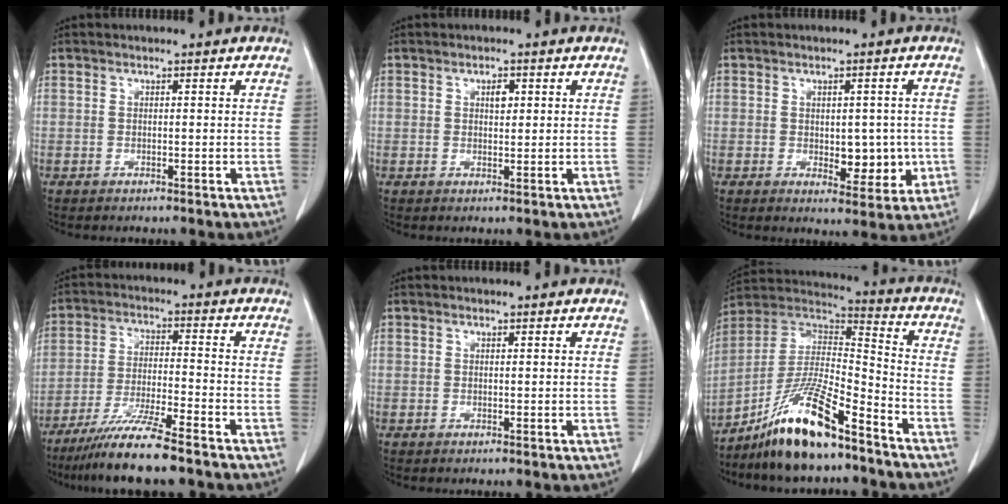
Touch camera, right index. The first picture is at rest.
{"total": 1.7, "force": [0.6, 0.8, 1.3], "torque": [-0.022, -0.001, 0.012]}
{"total": 5.7, "force": [-0.4, 3.2, 4.7], "torque": [-0.050, 0.001, 0.008]}
{"total": 10.0, "force": [-7.9, -0.4, 6.2], "torque": [-0.112, -0.031, -0.141]}
{"total": 0.0}
{"total": 14.6, "force": [-10.3, 2.2, 10.2], "torque": [-0.204, -0.003, -0.187]}